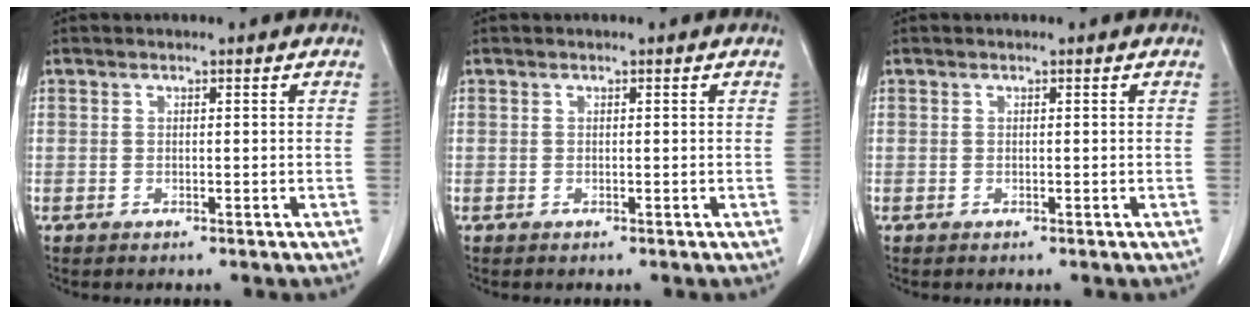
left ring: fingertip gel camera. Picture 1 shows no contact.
{"total": 0.0}
{"total": 0.0}